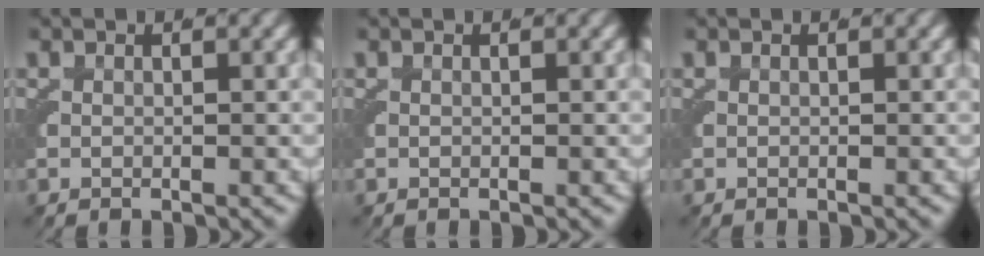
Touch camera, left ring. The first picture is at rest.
{"total": 0.0}
{"total": 0.0}